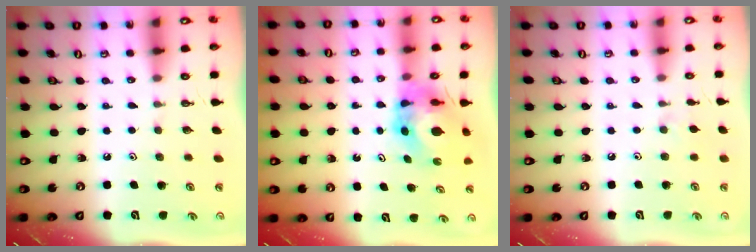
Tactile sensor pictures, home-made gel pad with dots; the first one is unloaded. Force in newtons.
{"total": 8.1, "press": 8.1, "slide": 0.9}
{"total": 3.8, "press": 3.7, "slide": 0.4}